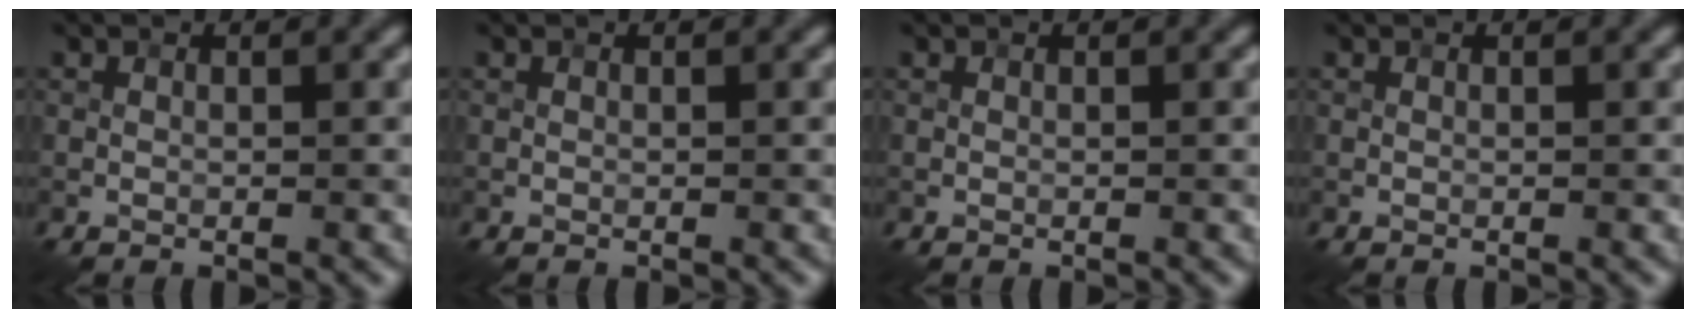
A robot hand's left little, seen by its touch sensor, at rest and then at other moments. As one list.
[{"total": 0.0}, {"total": 0.0}, {"total": 0.0}]